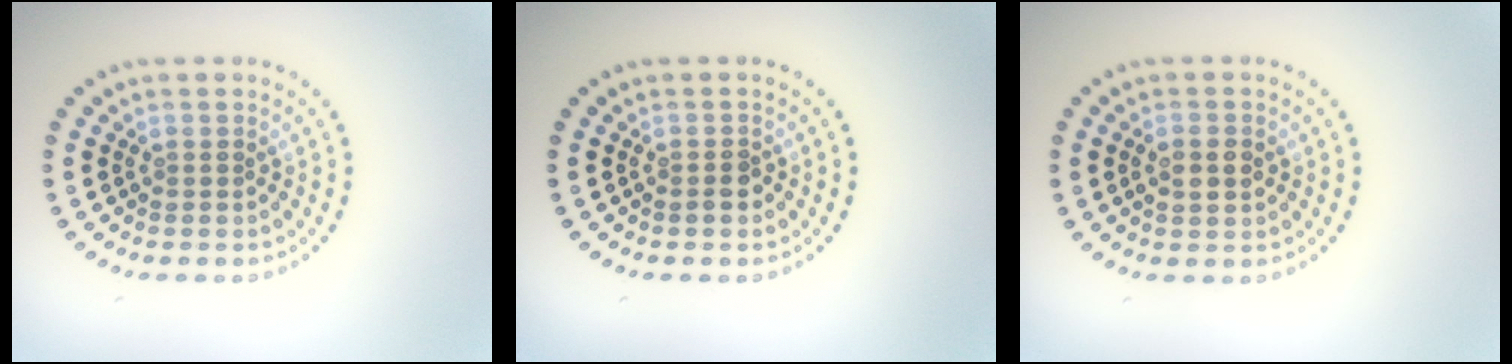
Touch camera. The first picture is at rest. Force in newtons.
{"total": 1.3, "press": 1.2, "slide": 0.4}
{"total": 2.1, "press": 2.1, "slide": 0.2}